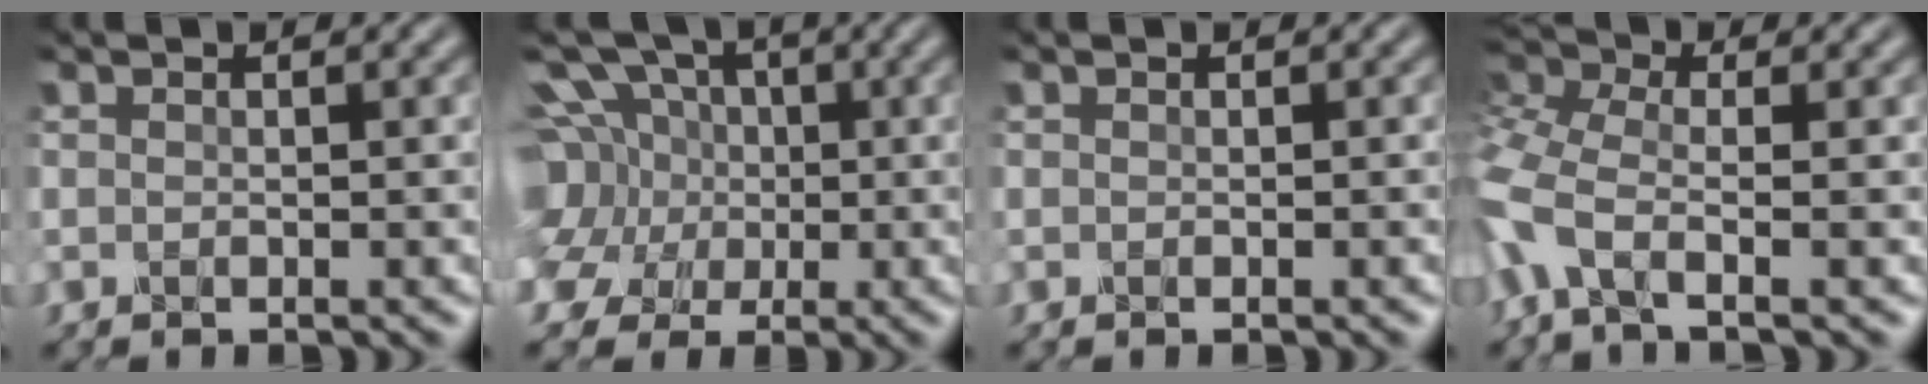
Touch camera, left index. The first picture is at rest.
{"total": 12.9, "force": [1.6, 11.0, 6.5], "torque": [-0.156, 0.036, -0.013]}
{"total": 0.6, "force": [-0.1, 0.2, 0.5], "torque": [-0.003, -0.003, -0.001]}
{"total": 7.3, "force": [-2.2, 3.8, 5.8], "torque": [-0.160, -0.002, -0.062]}